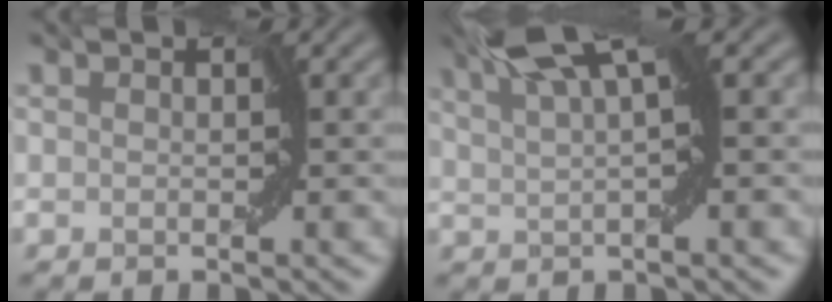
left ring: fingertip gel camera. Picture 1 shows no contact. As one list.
[{"total": 5.2, "force": [3.1, 0.6, 4.1], "torque": [-0.068, 0.016, 0.052]}]